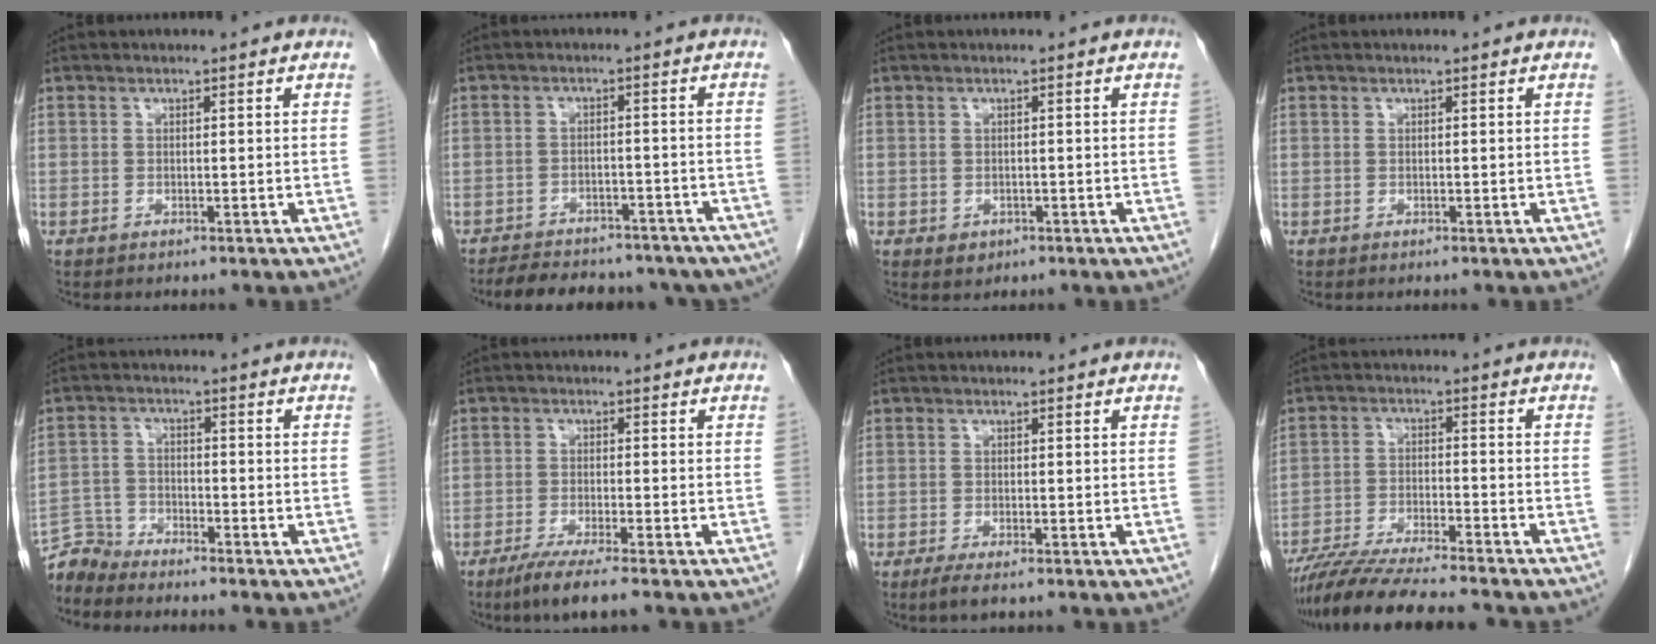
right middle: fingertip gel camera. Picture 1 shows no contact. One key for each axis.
{"total": 18.3, "fx": -15.1, "fy": 7.6, "fz": 7.0, "tx": -0.136, "ty": -0.001, "tz": -0.179}
{"total": 1.5, "fx": -0.6, "fy": 1.2, "fz": 0.6, "tx": -0.009, "ty": 0.002, "tz": 0.000}
{"total": 0.0}
{"total": 4.2, "fx": -4.2, "fy": 0.0, "fz": -0.9, "tx": 0.018, "ty": -0.009, "tz": -0.080}
{"total": 5.5, "fx": -4.0, "fy": -0.4, "fz": 3.7, "tx": -0.068, "ty": -0.016, "tz": -0.073}
{"total": 1.9, "fx": -1.2, "fy": 0.2, "fz": 1.4, "tx": -0.034, "ty": -0.007, "tz": -0.024}
{"total": 12.7, "fx": -11.3, "fy": 0.2, "fz": 5.9, "tx": -0.092, "ty": -0.021, "tz": -0.182}